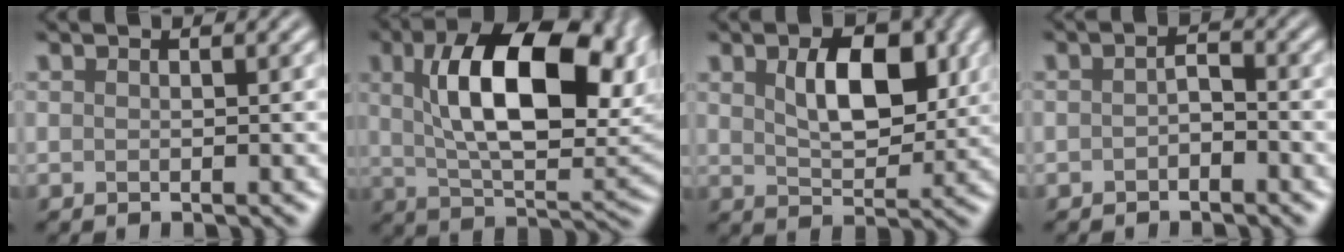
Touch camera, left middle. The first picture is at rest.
{"total": 11.5, "force": [1.9, 4.4, 10.5], "torque": [-0.178, -0.013, 0.058]}
{"total": 2.9, "force": [0.6, 0.9, 2.7], "torque": [-0.073, -0.024, 0.050]}
{"total": 2.7, "force": [-1.9, -1.5, -1.2], "torque": [-0.011, -0.026, 0.005]}